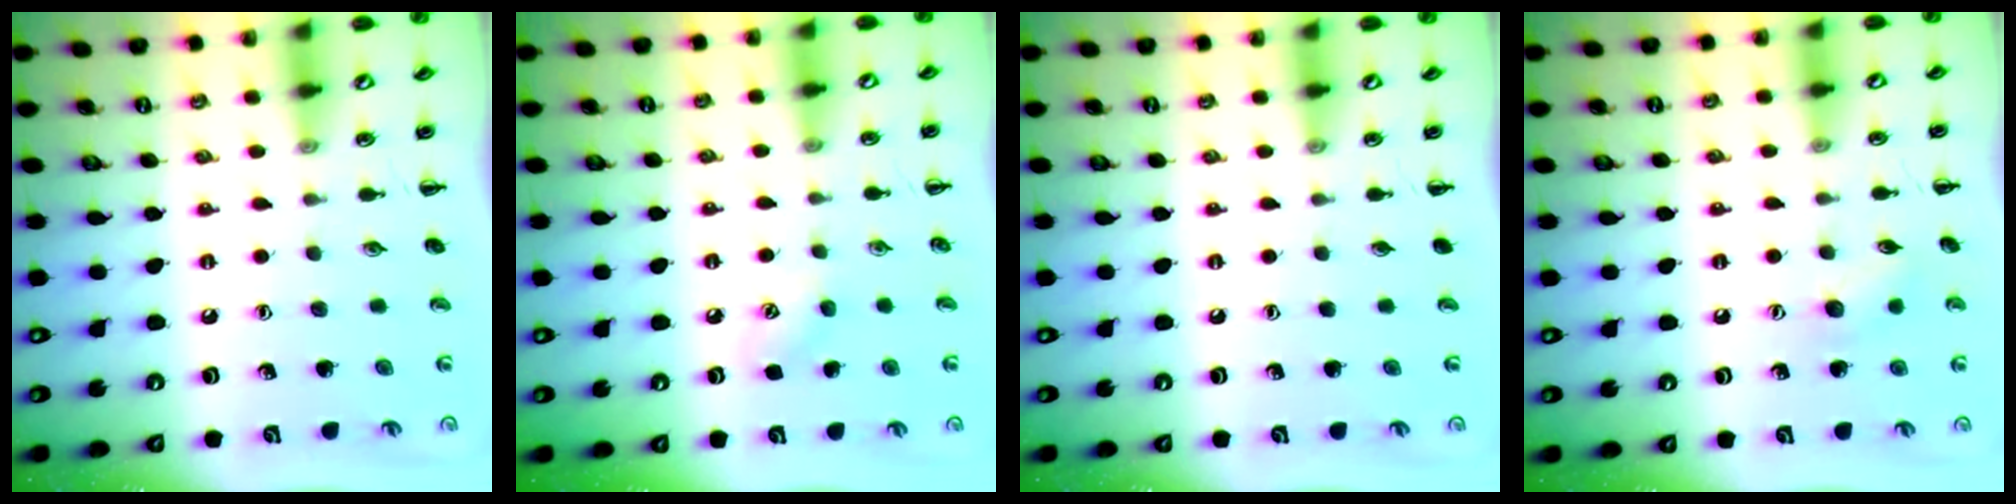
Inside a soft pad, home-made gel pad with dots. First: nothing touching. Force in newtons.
{"total": 3.7, "press": 3.5, "slide": 1.1}
{"total": 0.0}
{"total": 6.3, "press": 6.1, "slide": 1.5}